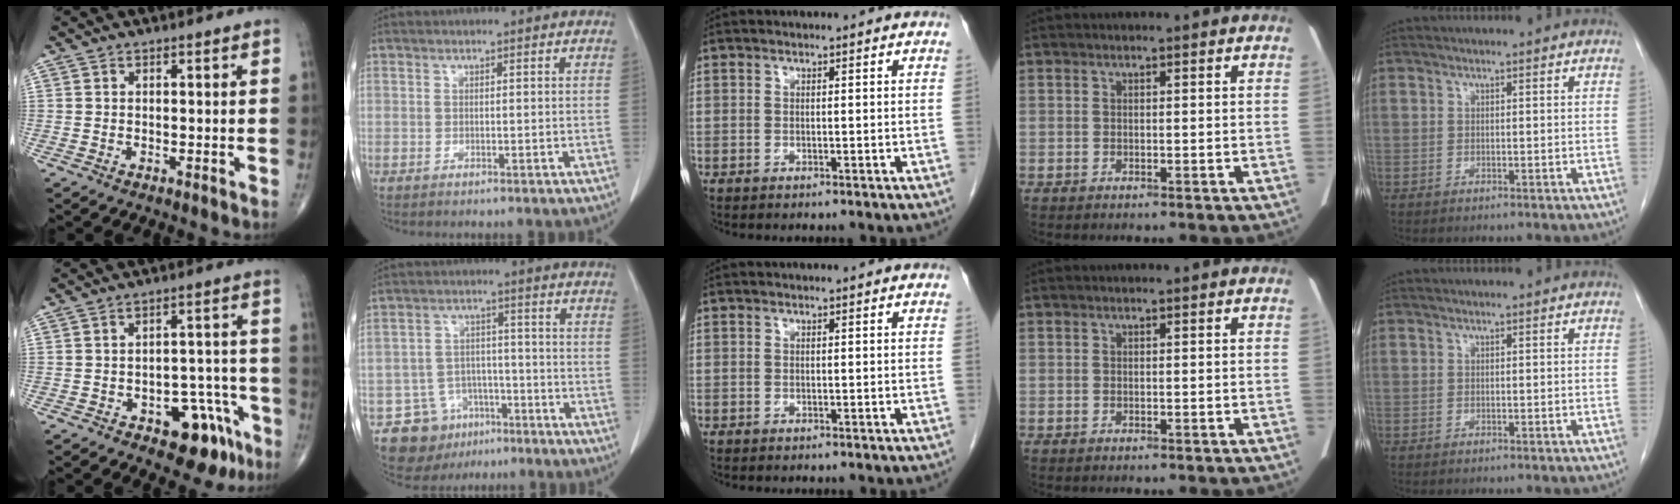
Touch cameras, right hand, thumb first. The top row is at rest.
{"thumb": {"total": 11.2, "force": [-6.2, 5.7, 7.4], "torque": [-0.056, 0.050, -0.075]}, "index": {"total": 11.4, "force": [-6.5, 8.5, 3.7], "torque": [-0.059, 0.039, -0.094]}}